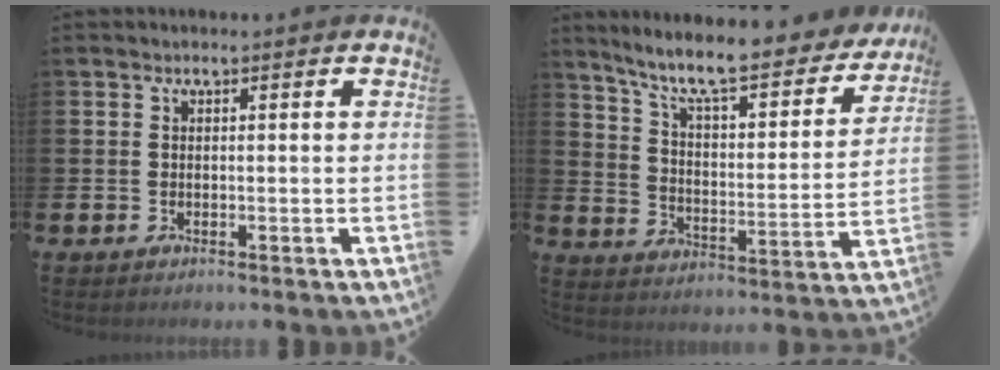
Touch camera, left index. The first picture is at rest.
{"total": 9.4, "force": [8.3, 1.7, 4.2], "torque": [-0.100, -0.064, 0.133]}